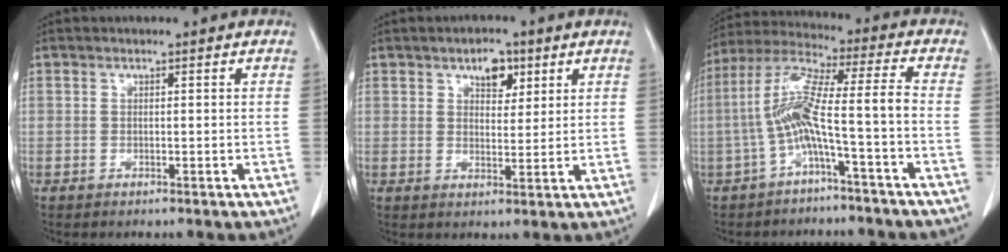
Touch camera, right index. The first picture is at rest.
{"total": 4.5, "force": [2.5, 2.5, 2.8], "torque": [-0.040, 0.003, 0.039]}
{"total": 9.9, "force": [-3.1, -0.3, 9.4], "torque": [-0.193, 0.034, -0.061]}